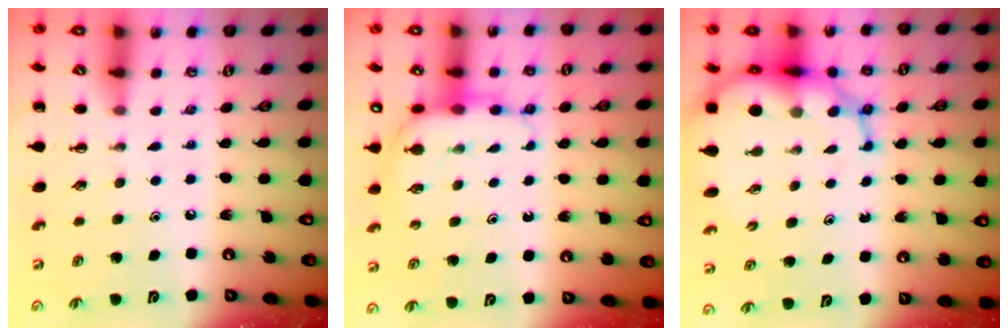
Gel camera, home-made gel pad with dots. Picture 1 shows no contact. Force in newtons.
{"total": 8.7, "press": 8.5, "slide": 1.6}
{"total": 13.6, "press": 13.2, "slide": 3.6}